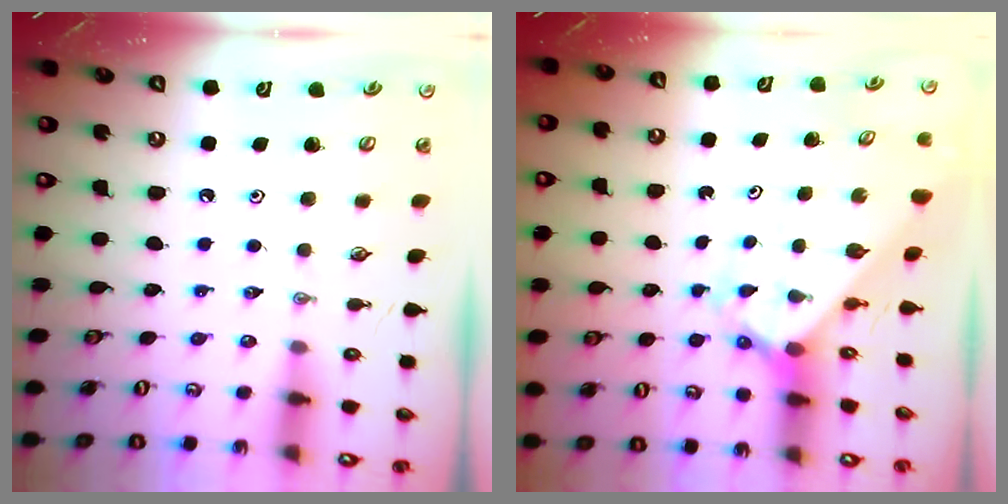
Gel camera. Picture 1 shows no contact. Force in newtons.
{"total": 2.1, "press": 2.1, "slide": 0.1}